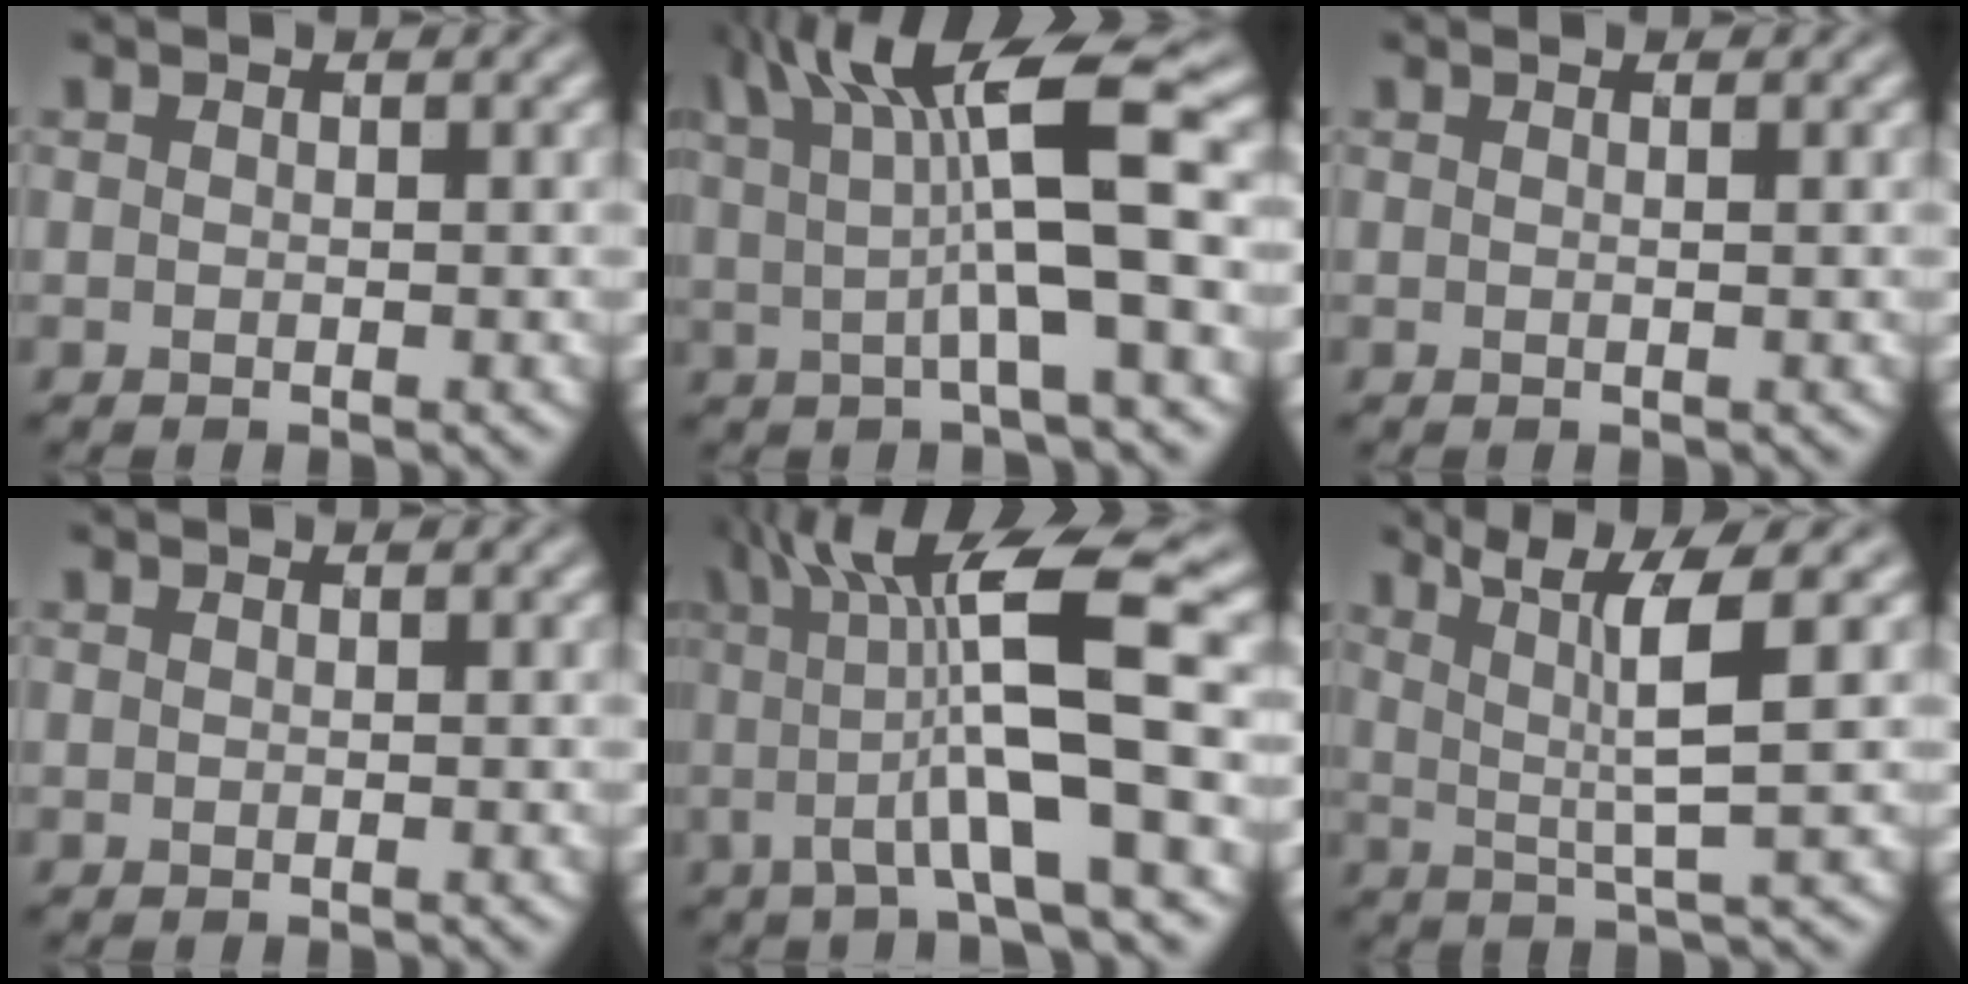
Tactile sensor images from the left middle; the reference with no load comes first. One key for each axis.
{"total": 9.9, "fx": 1.7, "fy": 2.2, "fz": 9.5, "tx": -0.163, "ty": 0.002, "tz": 0.034}
{"total": 1.3, "fx": 0.5, "fy": 0.6, "fz": 1.0, "tx": 0.000, "ty": 0.004, "tz": -0.013}
{"total": 0.0}
{"total": 9.9, "fx": 0.5, "fy": 1.9, "fz": 9.8, "tx": -0.161, "ty": 0.002, "tz": 0.014}
{"total": 5.5, "fx": 1.4, "fy": 0.7, "fz": 5.3, "tx": -0.103, "ty": -0.002, "tz": 0.033}